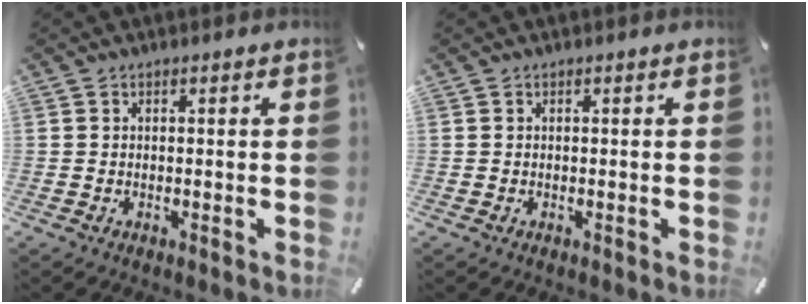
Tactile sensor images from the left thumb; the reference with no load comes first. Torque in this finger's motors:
{"motor_torque": [-0.18, -0.23, -0.11, 0.03, 0.01]}